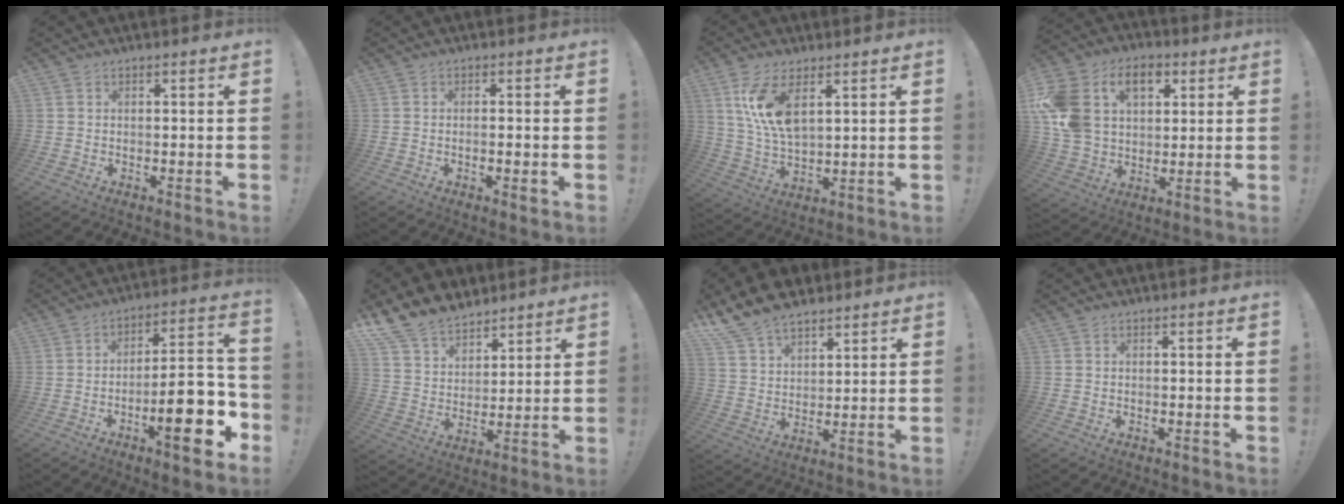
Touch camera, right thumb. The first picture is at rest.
{"total": 2.0, "force": [-0.6, 0.4, 1.9], "torque": [-0.024, -0.001, -0.011]}
{"total": 11.3, "force": [5.1, 5.2, 8.7], "torque": [-0.179, -0.023, 0.091]}
{"total": 19.4, "force": [6.8, 14.0, 11.5], "torque": [-0.212, -0.020, 0.124]}
{"total": 17.5, "force": [-6.6, 5.0, 15.4], "torque": [-0.201, 0.032, -0.102]}
{"total": 12.8, "force": [10.5, 6.6, 3.0], "torque": [-0.065, -0.080, 0.205]}
{"total": 11.6, "force": [9.4, 5.8, 3.7], "torque": [-0.073, -0.061, 0.182]}
{"total": 0.0}